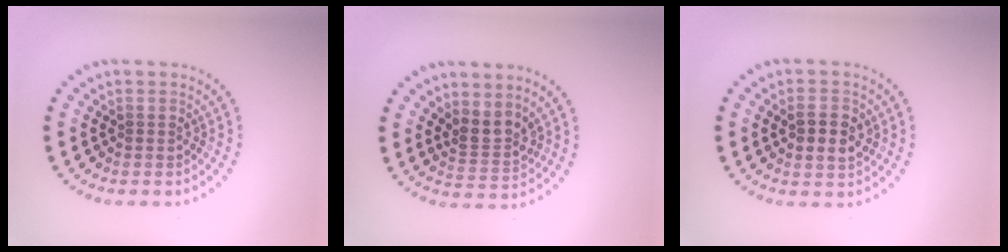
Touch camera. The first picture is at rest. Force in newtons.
{"total": 2.6, "press": 1.9, "slide": 1.7}
{"total": 3.0, "press": 3.0, "slide": 0.3}